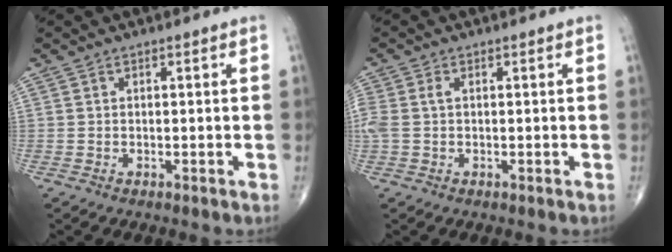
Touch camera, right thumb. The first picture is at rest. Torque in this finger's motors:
{"motor_torque": [0.12, 0.05, 0.49, 0.10, 0.12]}